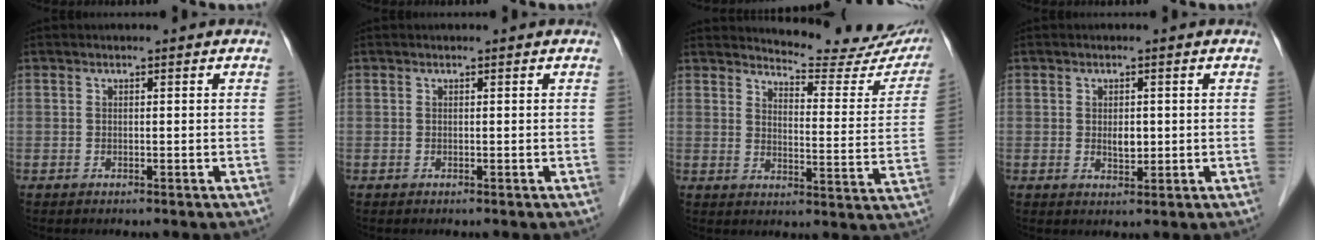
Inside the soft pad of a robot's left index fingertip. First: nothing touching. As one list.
[{"total": 0.0}, {"total": 16.9, "force": [16.2, 2.6, 4.3], "torque": [-0.042, -0.077, 0.176]}, {"total": 2.3, "force": [0.1, 1.2, 1.9], "torque": [-0.034, -0.002, 0.004]}]